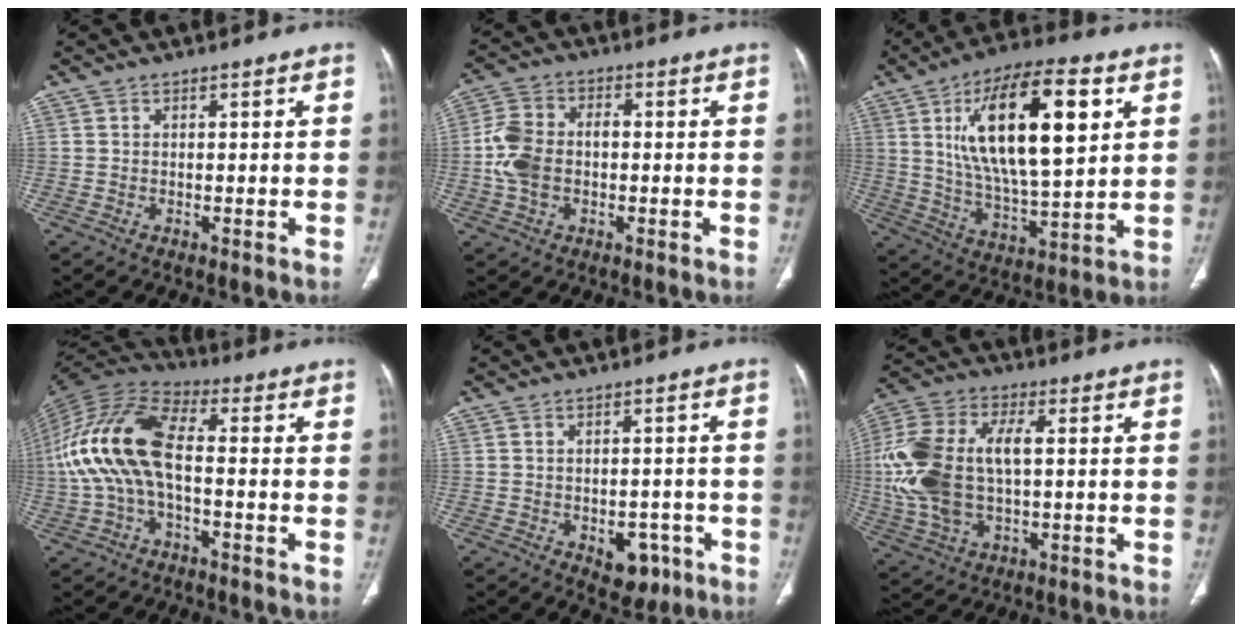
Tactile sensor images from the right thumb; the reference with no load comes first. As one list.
[{"total": 9.0, "force": [-1.0, 6.2, 6.4], "torque": [-0.134, 0.027, -0.025]}, {"total": 22.6, "force": [6.9, 8.6, 19.7], "torque": [-0.319, -0.020, 0.117]}, {"total": 15.7, "force": [-1.2, 7.9, 13.5], "torque": [-0.284, 0.036, -0.031]}, {"total": 6.3, "force": [-2.7, 4.0, 4.0], "torque": [-0.023, 0.012, -0.025]}, {"total": 18.5, "force": [0.8, 10.2, 15.4], "torque": [-0.349, 0.013, 0.020]}]